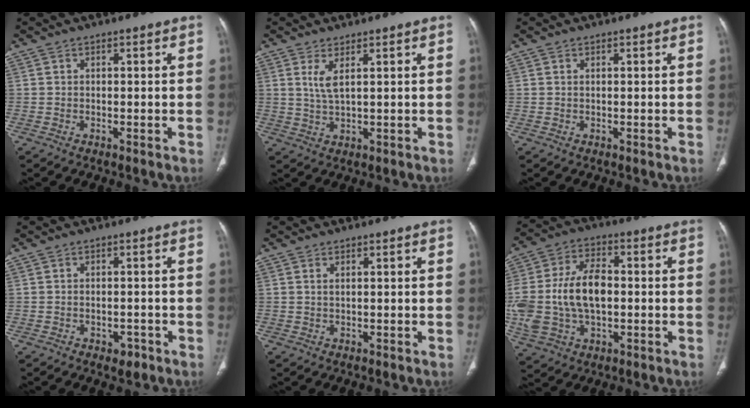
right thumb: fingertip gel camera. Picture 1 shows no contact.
{"total": 3.4, "force": [1.4, 0.7, 3.0], "torque": [-0.069, -0.012, 0.037]}
{"total": 0.0}
{"total": 2.4, "force": [-1.4, 1.4, 1.3], "torque": [-0.009, 0.007, -0.013]}
{"total": 0.7, "force": [0.3, 0.2, 0.6], "torque": [-0.017, 0.004, 0.008]}
{"total": 16.3, "force": [-0.7, 10.1, 12.8], "torque": [-0.267, 0.020, -0.007]}